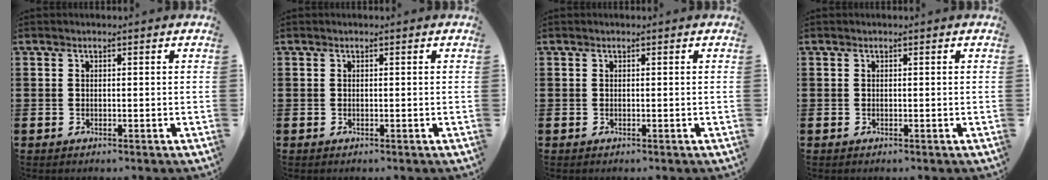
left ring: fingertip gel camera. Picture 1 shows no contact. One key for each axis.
{"total": 0.0}
{"total": 0.0}
{"total": 0.0}